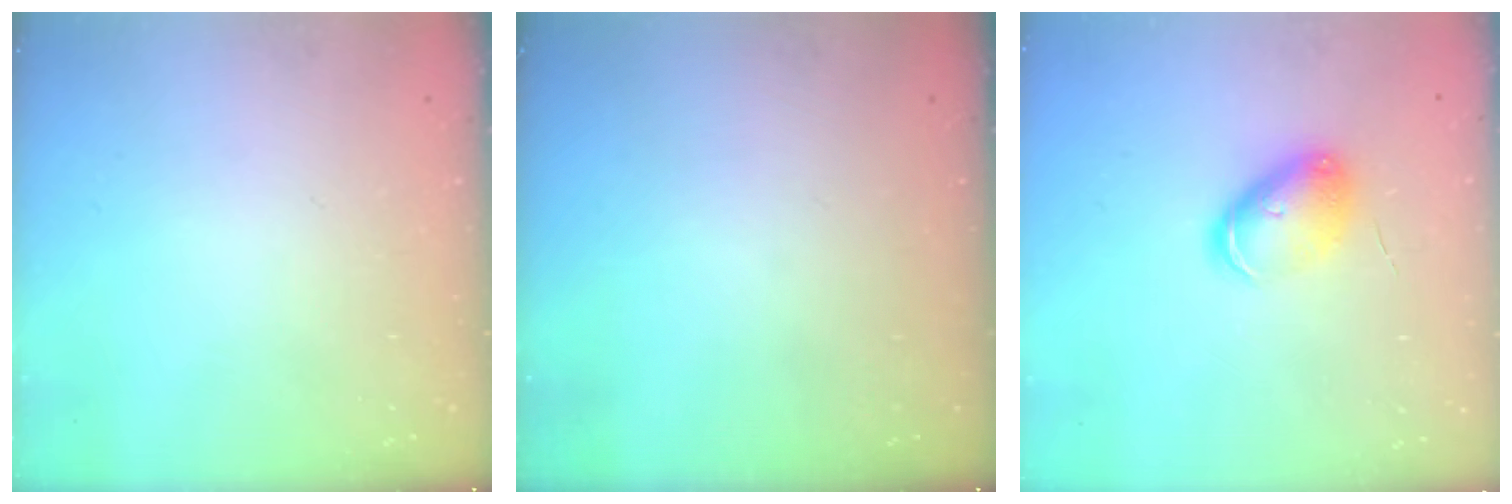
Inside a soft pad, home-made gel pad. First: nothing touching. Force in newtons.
{"total": 0.0}
{"total": 7.2, "press": 7.2, "slide": 0.9}